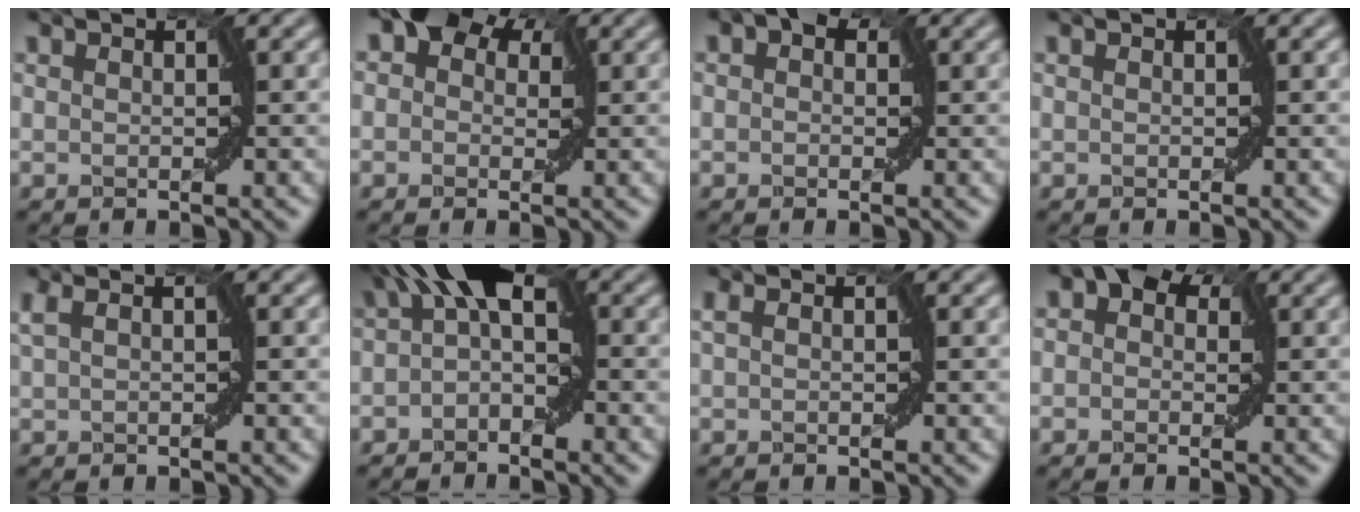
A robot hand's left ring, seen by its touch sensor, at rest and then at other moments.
{"total": 6.1, "force": [2.3, 4.6, 3.4], "torque": [-0.028, 0.029, -0.017]}
{"total": 3.1, "force": [1.3, 2.1, 1.9], "torque": [-0.008, 0.012, -0.013]}
{"total": 0.0}
{"total": 1.4, "force": [0.5, 0.3, 1.2], "torque": [-0.023, 0.006, 0.010]}
{"total": 6.5, "force": [0.9, 3.1, 5.6], "torque": [-0.075, 0.031, -0.009]}
{"total": 0.7, "force": [0.2, 0.1, 0.6], "torque": [-0.014, 0.005, 0.002]}
{"total": 5.4, "force": [2.2, 3.8, 3.2], "torque": [-0.018, 0.021, -0.019]}